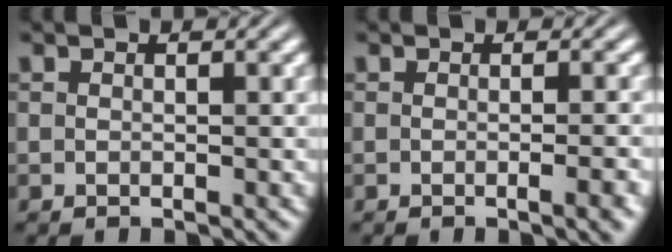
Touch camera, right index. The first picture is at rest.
{"total": 1.4, "force": [-0.9, -0.3, 1.1], "torque": [-0.016, 0.001, -0.014]}